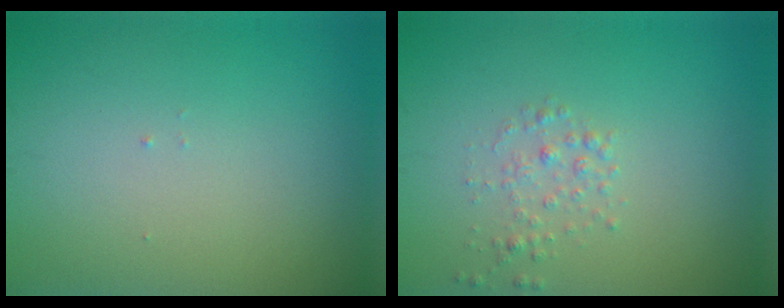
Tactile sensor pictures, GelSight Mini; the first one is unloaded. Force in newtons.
{"total": 1.4, "press": 1.4, "slide": 0.0}